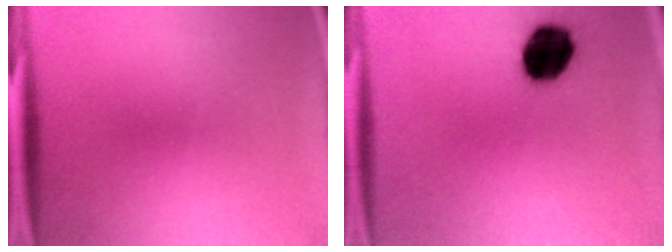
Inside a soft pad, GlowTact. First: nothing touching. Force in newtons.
{"total": 13.0}